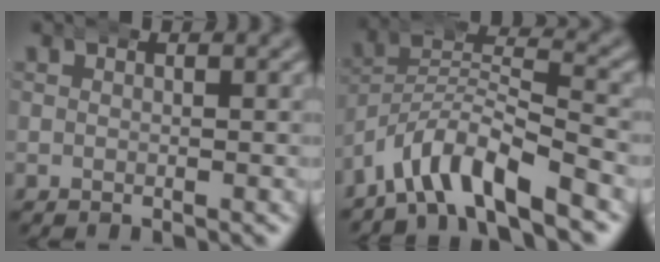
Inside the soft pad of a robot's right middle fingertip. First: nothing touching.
{"total": 8.2, "force": [-4.0, 5.4, 4.6], "torque": [-0.096, -0.022, -0.066]}